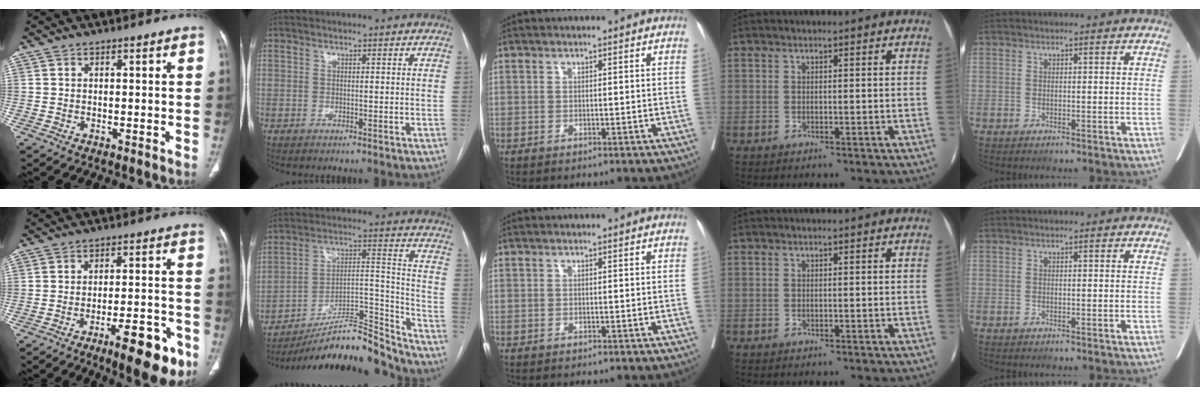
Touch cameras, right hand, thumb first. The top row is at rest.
{"thumb": {"total": 13.1, "force": [-7.1, 3.8, 10.3], "torque": [-0.126, 0.037, -0.098]}, "index": {"total": 18.5, "force": [-17.4, 1.9, 5.7], "torque": [-0.086, 0.043, -0.282]}}